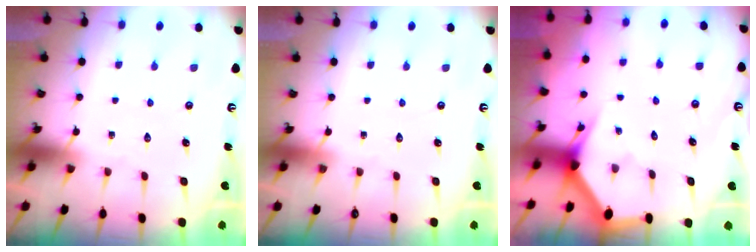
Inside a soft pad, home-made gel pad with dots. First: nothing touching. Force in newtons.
{"total": 0.0}
{"total": 2.9, "press": 2.9, "slide": 0.1}